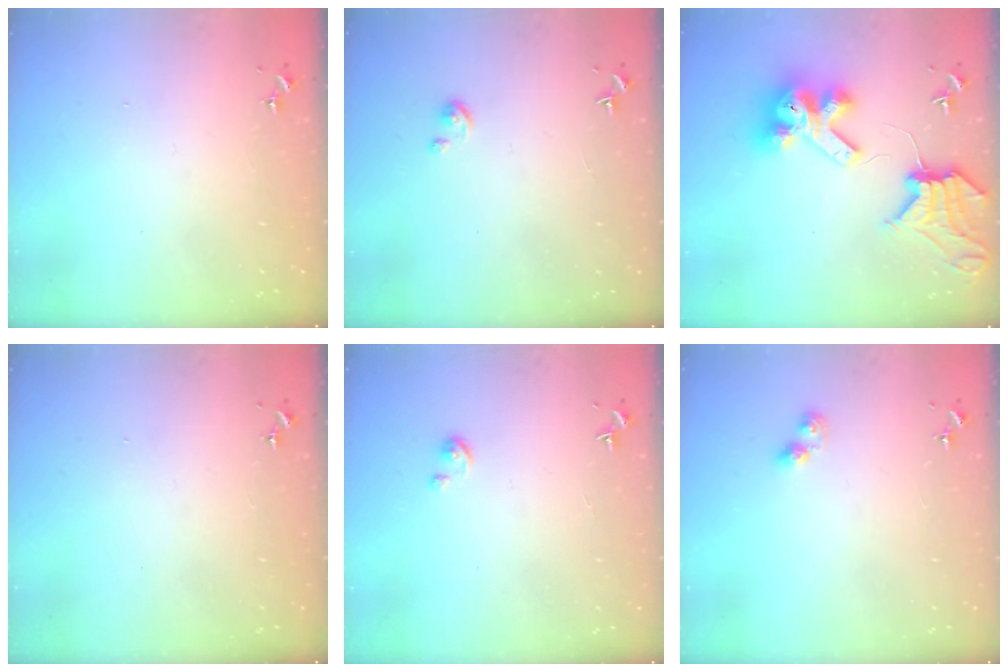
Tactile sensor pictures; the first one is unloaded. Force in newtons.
{"total": 2.6, "press": 2.6, "slide": 0.3}
{"total": 15.7, "press": 15.6, "slide": 2.0}
{"total": 0.0}
{"total": 2.6, "press": 2.6, "slide": 0.3}
{"total": 5.1, "press": 5.1, "slide": 0.4}